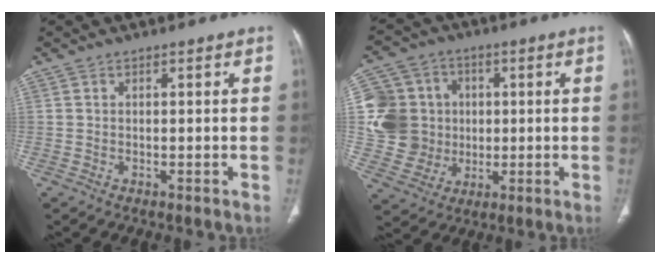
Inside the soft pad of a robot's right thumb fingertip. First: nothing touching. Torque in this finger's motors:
{"motor_torque": [-0.06, 0.11, 0.34, 0.36, 0.11]}